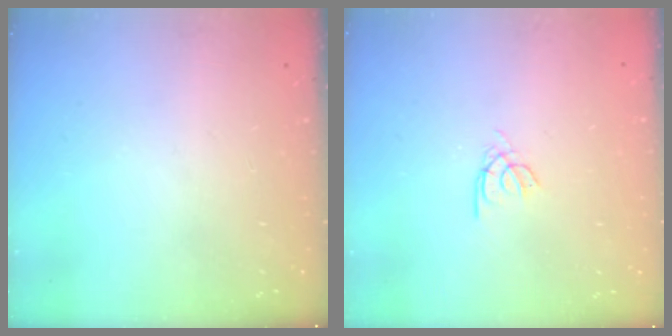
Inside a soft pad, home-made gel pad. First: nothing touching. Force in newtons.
{"total": 2.1, "press": 2.1, "slide": 0.2}